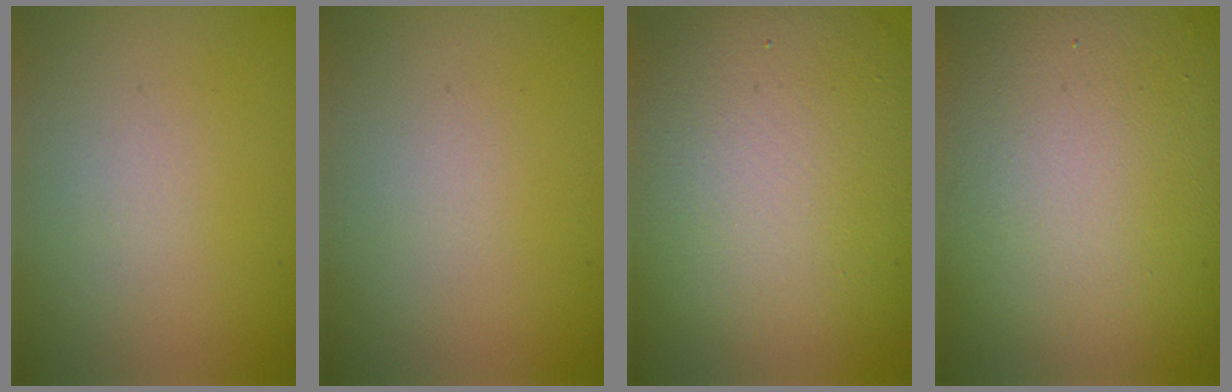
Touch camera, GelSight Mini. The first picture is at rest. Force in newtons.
{"total": 0.0}
{"total": 12.5, "press": 12.4, "slide": 1.2}
{"total": 18.3, "press": 18.3, "slide": 1.0}